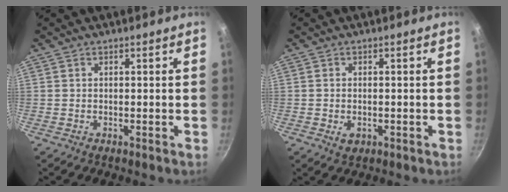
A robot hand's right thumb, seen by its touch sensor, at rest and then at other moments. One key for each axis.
{"total": 2.4, "fx": -0.6, "fy": 1.7, "fz": 1.6, "tx": -0.024, "ty": -0.002, "tz": -0.008}